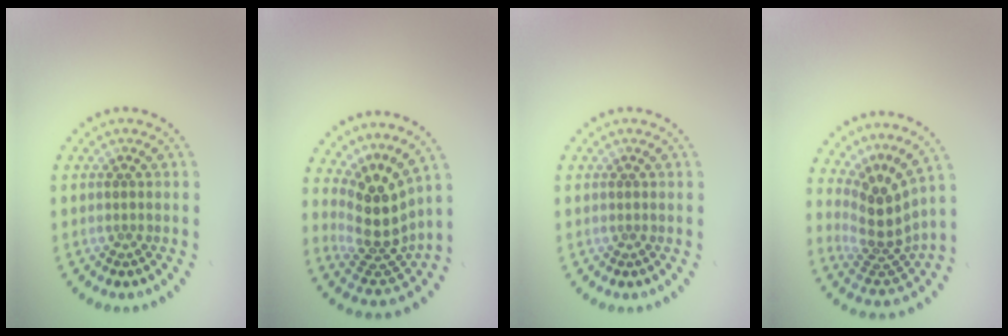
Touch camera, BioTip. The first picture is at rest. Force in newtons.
{"total": 4.7, "press": 3.4, "slide": 3.2}
{"total": 0.0}
{"total": 4.2, "press": 2.8, "slide": 3.1}